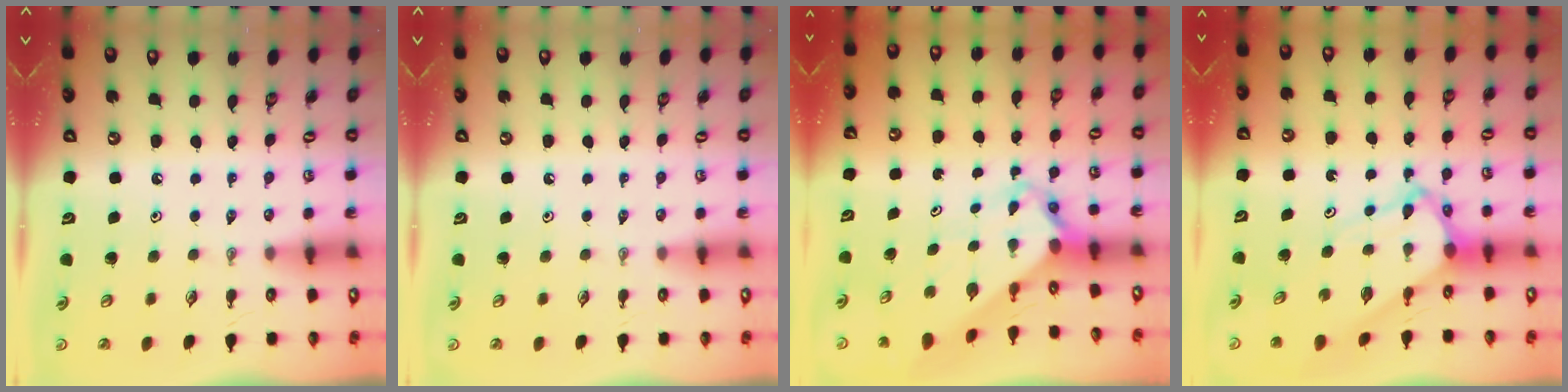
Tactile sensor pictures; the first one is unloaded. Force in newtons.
{"total": 0.0}
{"total": 2.9, "press": 2.9, "slide": 0.3}
{"total": 6.7, "press": 6.7, "slide": 0.7}